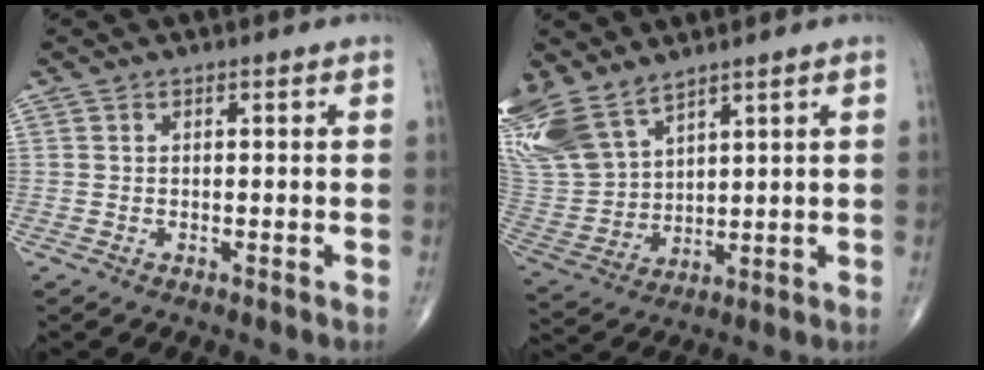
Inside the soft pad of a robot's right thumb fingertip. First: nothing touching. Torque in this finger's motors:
{"motor_torque": [-0.84, 1.59, 1.19, 1.59, 0.40]}